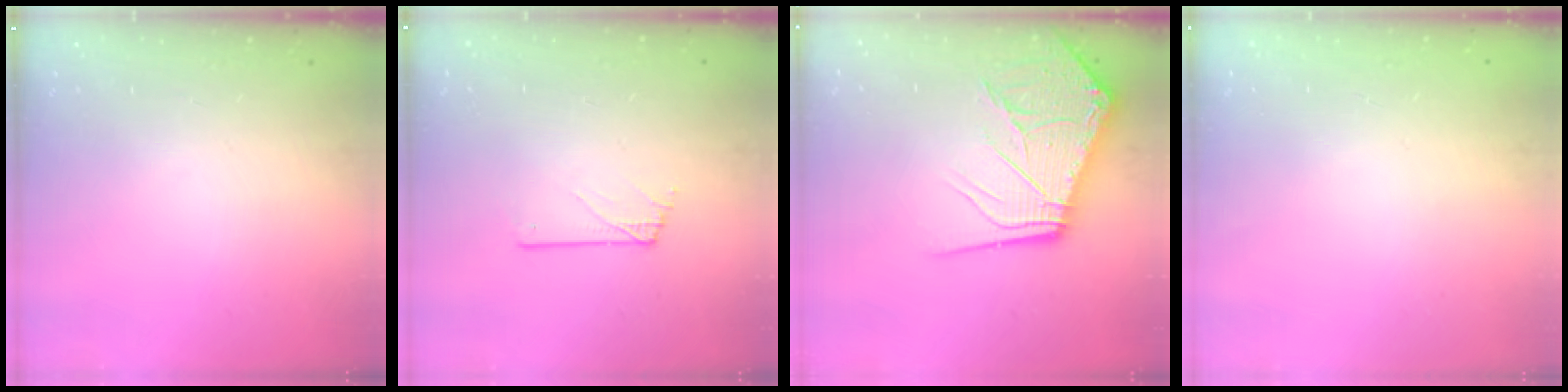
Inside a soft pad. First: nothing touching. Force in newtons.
{"total": 0.6, "press": 0.6, "slide": 0.1}
{"total": 16.4, "press": 16.2, "slide": 2.0}
{"total": 0.0}